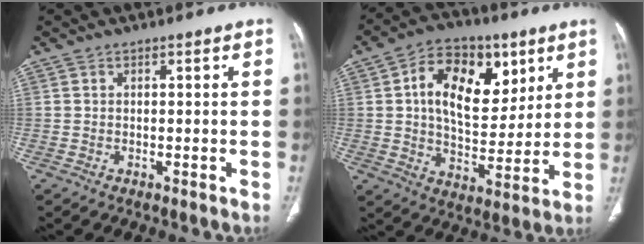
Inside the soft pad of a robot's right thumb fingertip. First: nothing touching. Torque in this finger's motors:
{"motor_torque": [-0.20, 0.48, 0.20, 0.34, 0.11]}